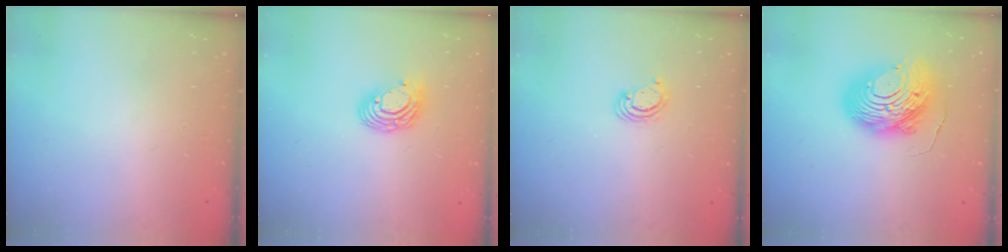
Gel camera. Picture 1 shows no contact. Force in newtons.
{"total": 9.9, "press": 9.8, "slide": 0.7}
{"total": 3.5, "press": 3.5, "slide": 0.3}
{"total": 15.4, "press": 15.3, "slide": 1.4}